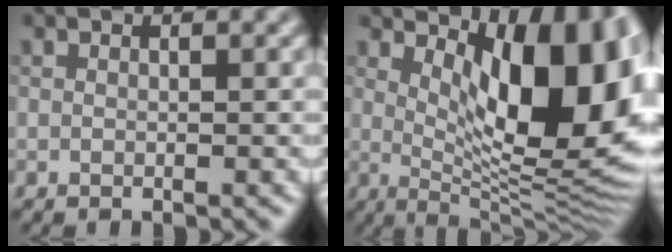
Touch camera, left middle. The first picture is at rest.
{"total": 13.3, "force": [3.6, 5.1, 11.8], "torque": [-0.144, -0.003, 0.057]}